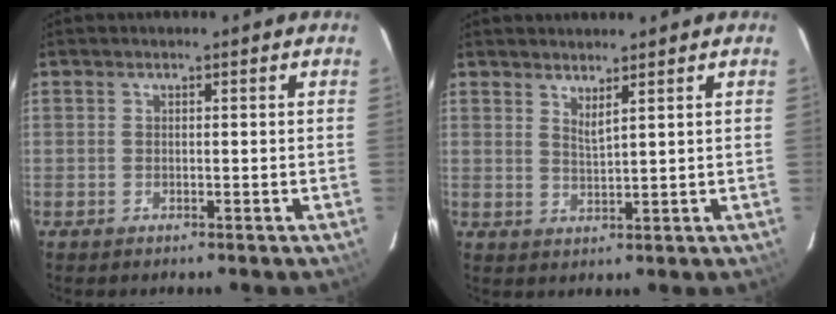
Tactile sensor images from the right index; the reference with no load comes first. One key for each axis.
{"total": 2.6, "fx": 2.1, "fy": -0.2, "fz": 1.6, "tx": -0.028, "ty": -0.004, "tz": 0.033}